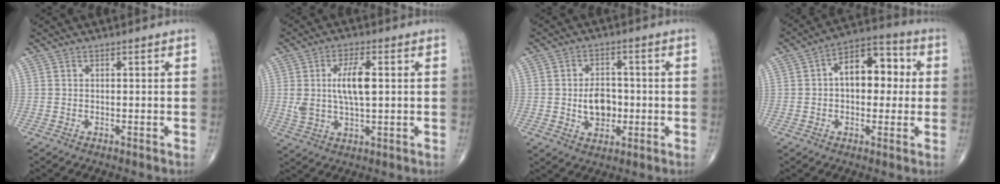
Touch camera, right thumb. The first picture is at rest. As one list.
[{"total": 8.9, "force": [1.4, 3.6, 8.0], "torque": [-0.155, 0.001, 0.027]}, {"total": 7.2, "force": [-0.8, 5.1, 5.1], "torque": [-0.057, 0.007, -0.011]}, {"total": 12.1, "force": [1.4, 7.3, 9.5], "torque": [-0.107, 0.029, 0.011]}]